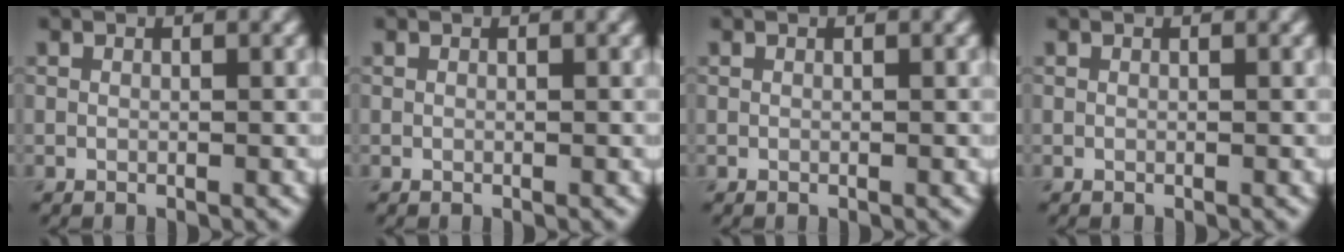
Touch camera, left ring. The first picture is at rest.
{"total": 0.0}
{"total": 0.0}
{"total": 0.0}